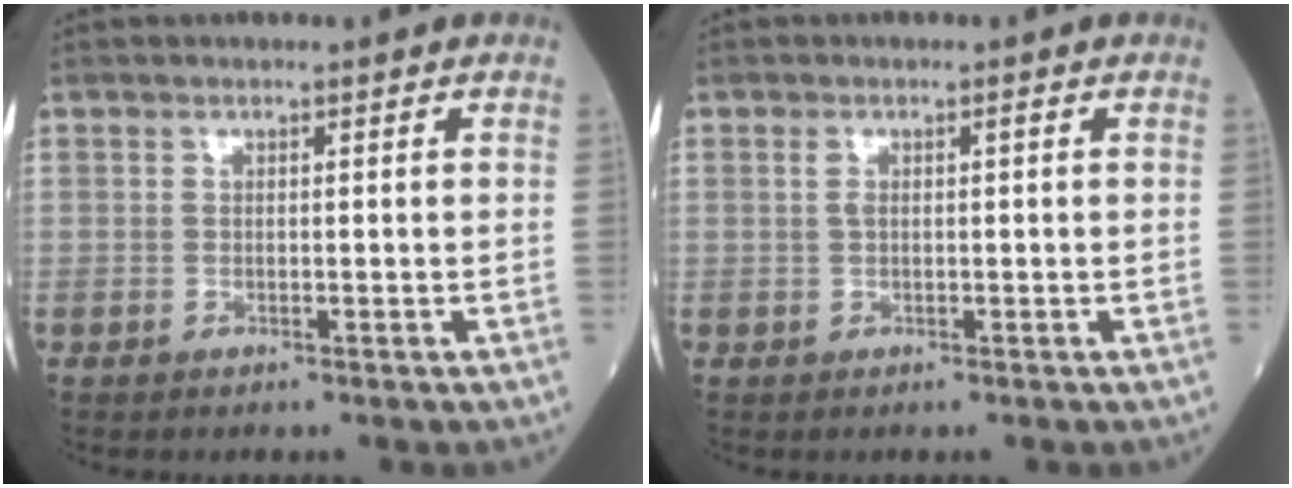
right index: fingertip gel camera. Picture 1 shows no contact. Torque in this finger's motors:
{"motor_torque": [-0.23, -0.02, -0.01, 0.02]}